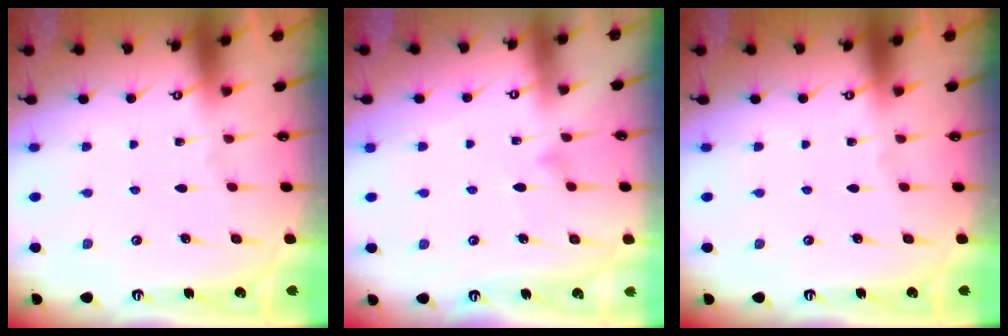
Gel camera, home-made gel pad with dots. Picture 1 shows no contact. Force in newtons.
{"total": 8.1, "press": 8.1, "slide": 0.5}
{"total": 0.0}